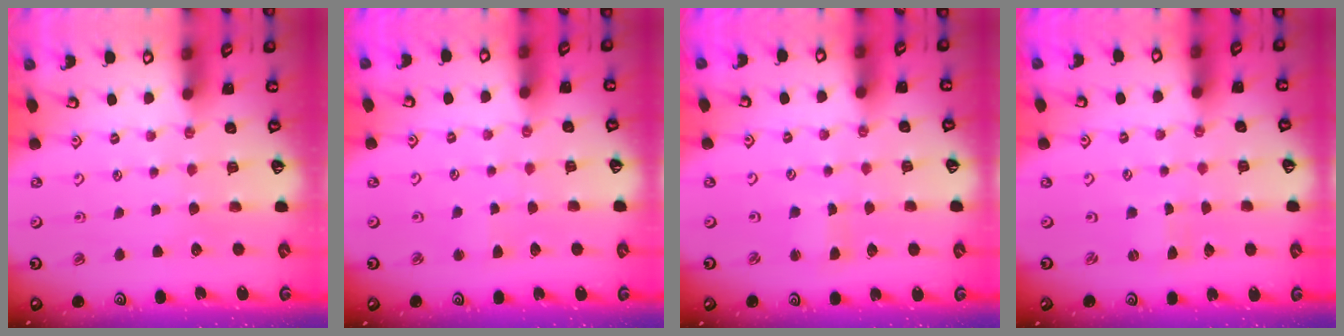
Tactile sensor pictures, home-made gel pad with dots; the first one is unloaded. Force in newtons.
{"total": 2.1, "press": 2.0, "slide": 0.4}
{"total": 2.8, "press": 2.8, "slide": 0.2}
{"total": 0.0}